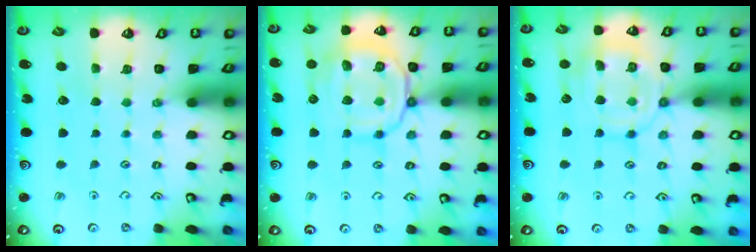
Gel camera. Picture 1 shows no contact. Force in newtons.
{"total": 15.7, "press": 15.7, "slide": 1.4}
{"total": 14.2, "press": 14.1, "slide": 1.3}